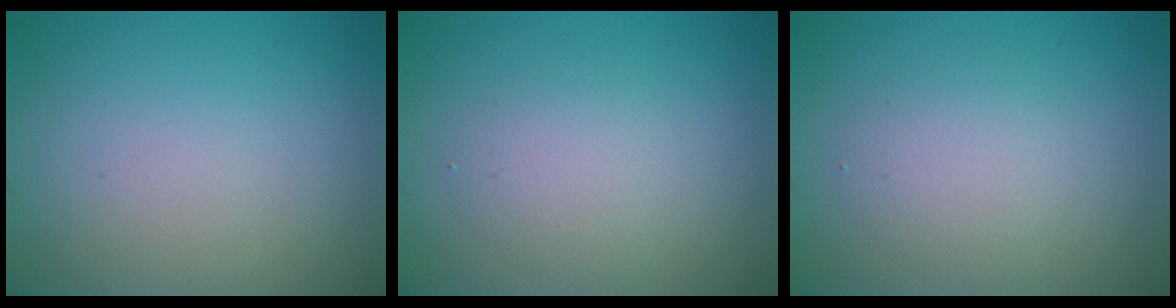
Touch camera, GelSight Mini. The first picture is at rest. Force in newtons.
{"total": 2.2, "press": 2.2, "slide": 0.1}
{"total": 2.3, "press": 2.3, "slide": 0.1}